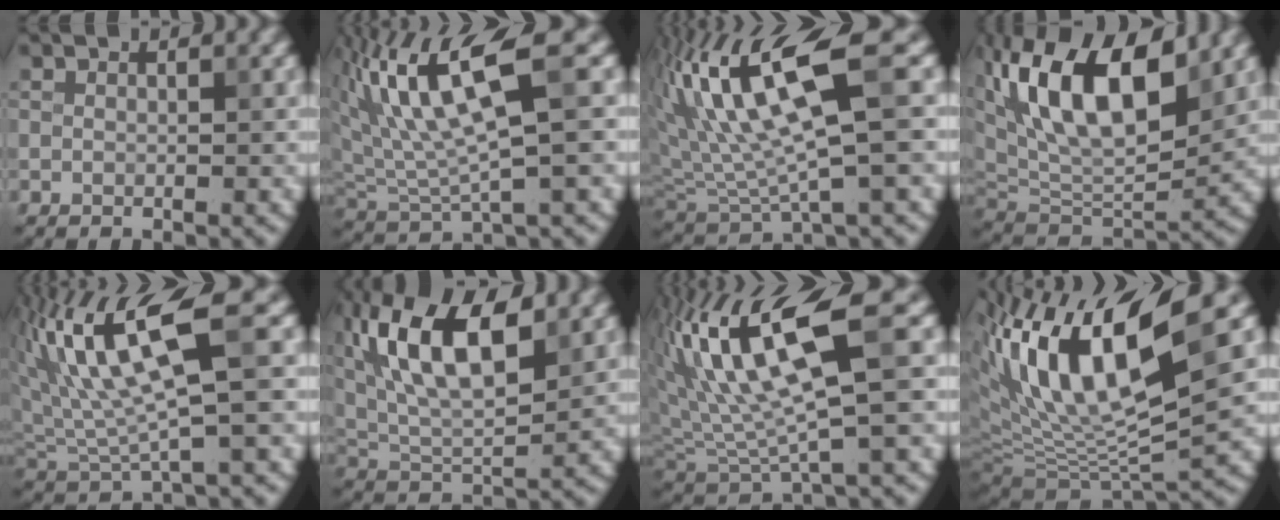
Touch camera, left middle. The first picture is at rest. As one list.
[{"total": 8.9, "force": [3.3, 2.5, 7.8], "torque": [-0.160, 0.006, 0.066]}, {"total": 11.4, "force": [4.1, 2.9, 10.2], "torque": [-0.193, 0.010, 0.082]}, {"total": 12.5, "force": [5.1, 5.5, 10.0], "torque": [-0.166, 0.011, 0.089]}, {"total": 10.3, "force": [3.8, 2.8, 9.2], "torque": [-0.190, 0.010, 0.077]}, {"total": 11.3, "force": [4.4, 4.8, 9.2], "torque": [-0.171, 0.018, 0.074]}, {"total": 11.3, "force": [4.1, 2.9, 10.1], "torque": [-0.191, 0.009, 0.084]}, {"total": 14.9, "force": [5.4, 5.0, 13.0], "torque": [-0.251, 0.019, 0.096]}]